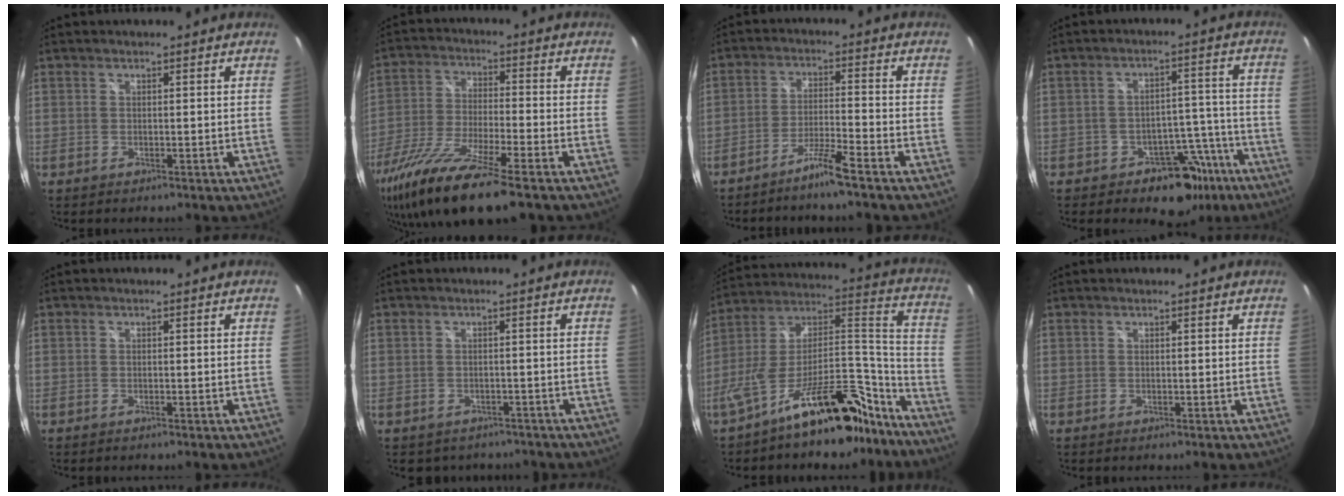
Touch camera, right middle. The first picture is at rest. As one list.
[{"total": 18.5, "force": [-13.0, 2.5, 12.9], "torque": [-0.264, -0.056, -0.238]}, {"total": 5.3, "force": [-4.3, -1.1, 2.8], "torque": [-0.073, 0.005, -0.080]}, {"total": 10.3, "force": [-7.0, 6.6, 3.7], "torque": [-0.042, 0.045, -0.075]}, {"total": 0.5, "force": [-0.5, 0.1, 0.2], "torque": [-0.002, -0.002, -0.009]}, {"total": 4.7, "force": [-3.7, 2.8, 1.0], "torque": [-0.020, -0.005, -0.041]}, {"total": 20.2, "force": [-15.1, 6.9, 11.6], "torque": [-0.183, 0.040, -0.232]}, {"total": 0.0}]